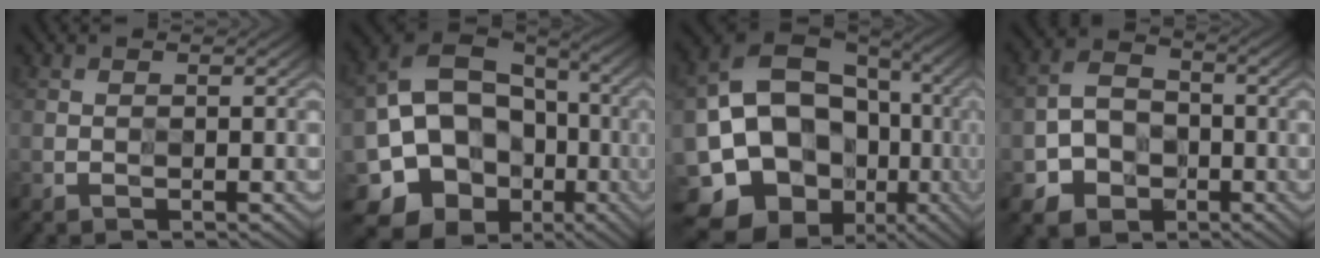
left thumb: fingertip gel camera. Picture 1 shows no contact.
{"total": 16.2, "force": [-3.8, 13.8, 7.6], "torque": [-0.146, -0.024, -0.070]}
{"total": 17.6, "force": [-4.3, 14.4, 9.1], "torque": [-0.184, -0.026, -0.059]}
{"total": 5.4, "force": [-2.2, 4.6, 1.7], "torque": [-0.035, 0.002, -0.054]}